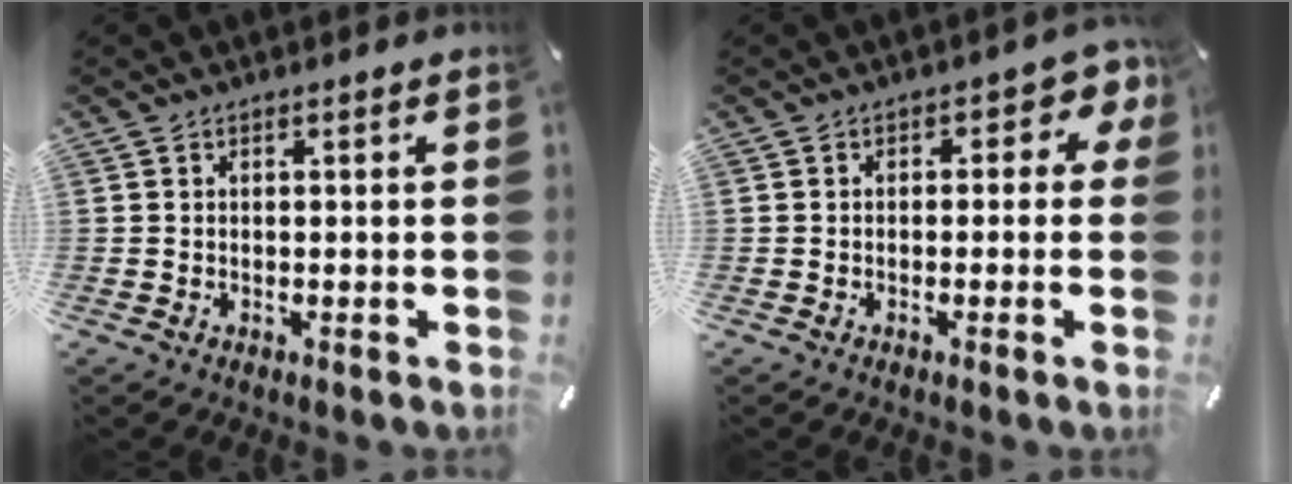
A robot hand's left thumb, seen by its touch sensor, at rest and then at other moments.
{"total": 3.8, "force": [0.0, 2.4, 2.9], "torque": [-0.043, 0.009, -0.006]}